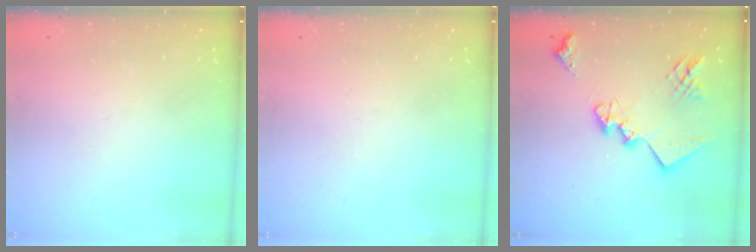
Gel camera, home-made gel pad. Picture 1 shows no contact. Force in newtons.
{"total": 0.0}
{"total": 19.6, "press": 19.6, "slide": 0.8}